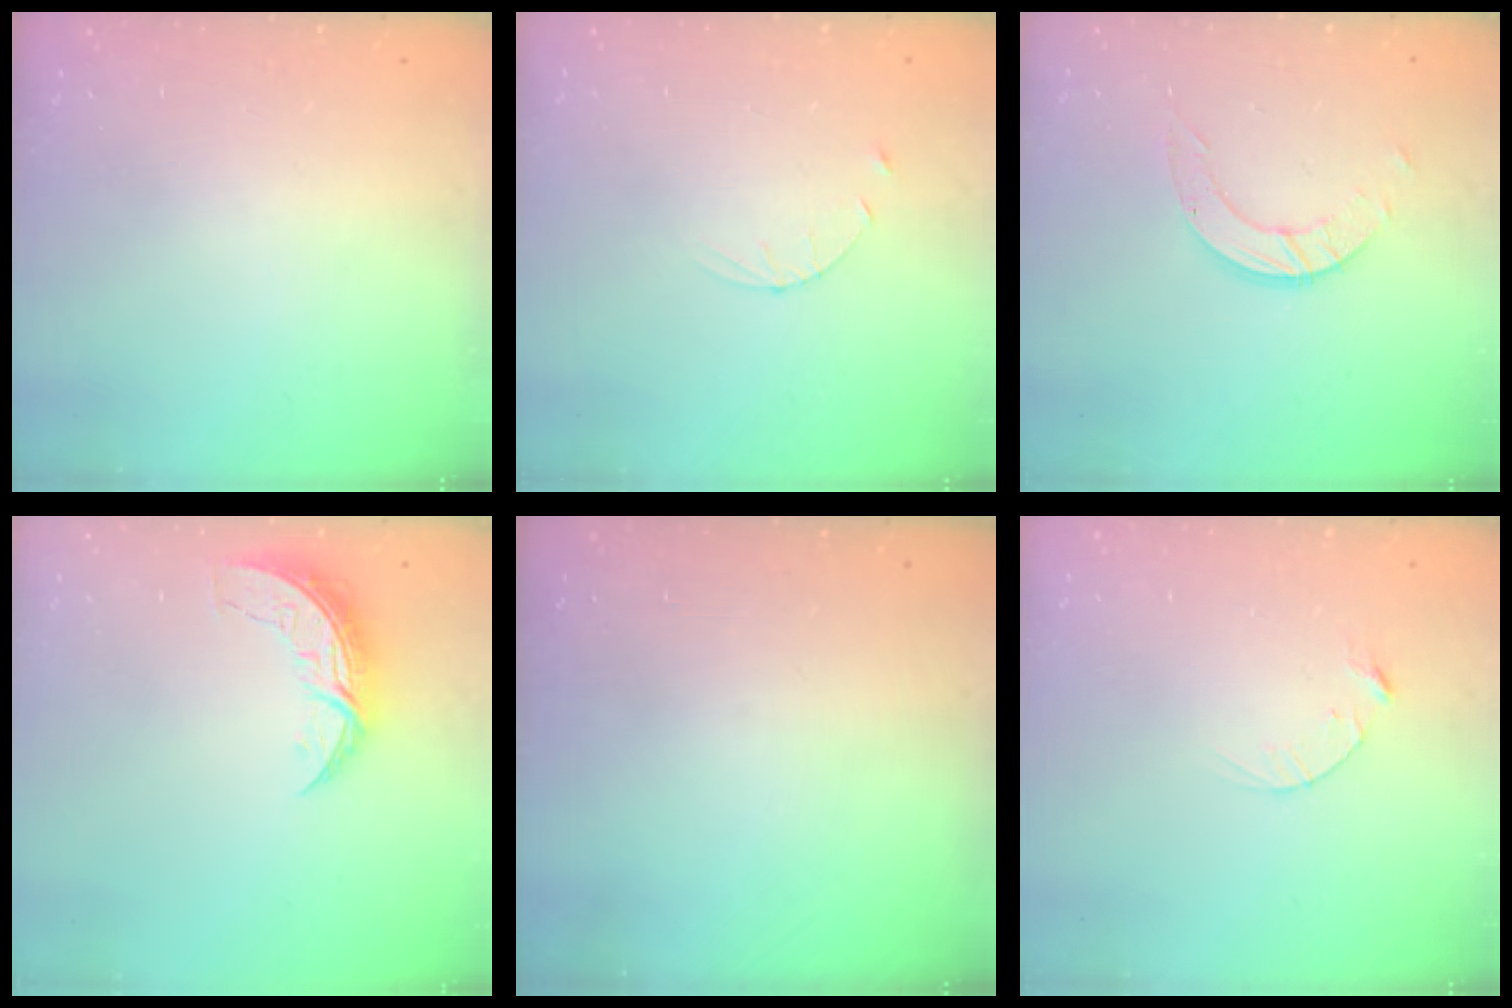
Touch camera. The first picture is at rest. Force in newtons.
{"total": 3.0, "press": 2.9, "slide": 0.4}
{"total": 5.9, "press": 5.9, "slide": 0.5}
{"total": 7.1, "press": 7.0, "slide": 0.4}
{"total": 0.0}
{"total": 2.8, "press": 2.8, "slide": 0.4}